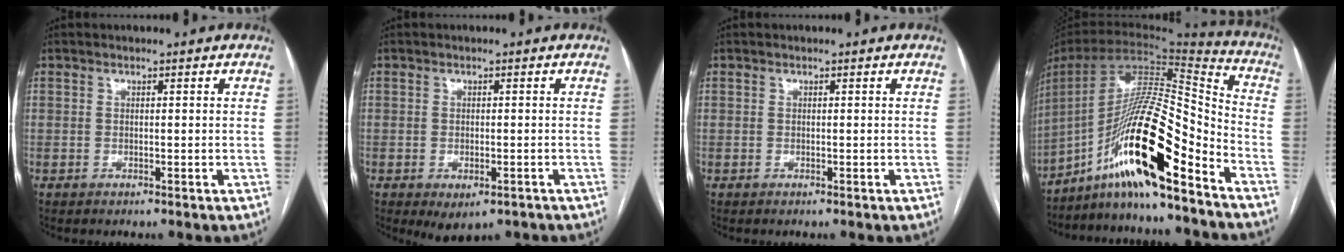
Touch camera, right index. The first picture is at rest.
{"total": 4.1, "force": [-2.4, 2.0, 2.6], "torque": [-0.034, -0.005, -0.024]}
{"total": 0.0}
{"total": 21.5, "force": [-12.9, 1.9, 17.1], "torque": [-0.319, 0.003, -0.231]}